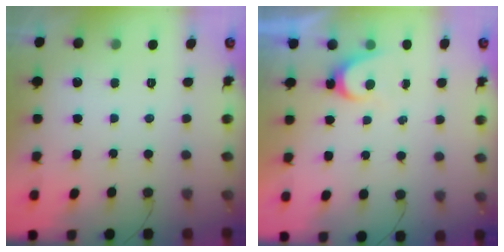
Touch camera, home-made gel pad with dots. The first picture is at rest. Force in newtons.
{"total": 3.4, "press": 3.4, "slide": 0.3}